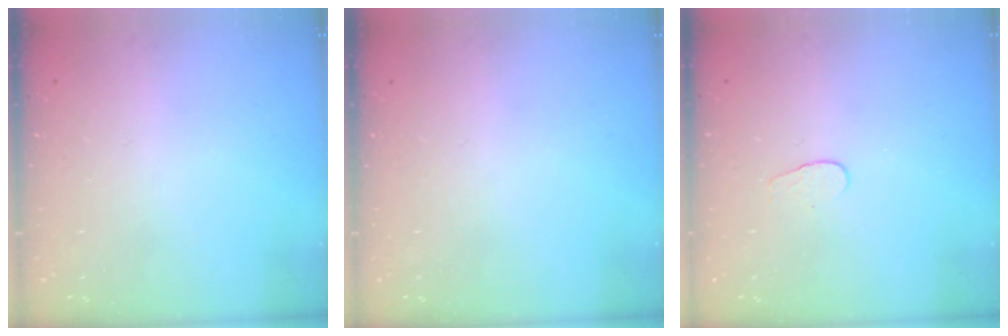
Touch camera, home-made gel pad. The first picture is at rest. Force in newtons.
{"total": 0.0}
{"total": 3.3, "press": 3.3, "slide": 0.3}